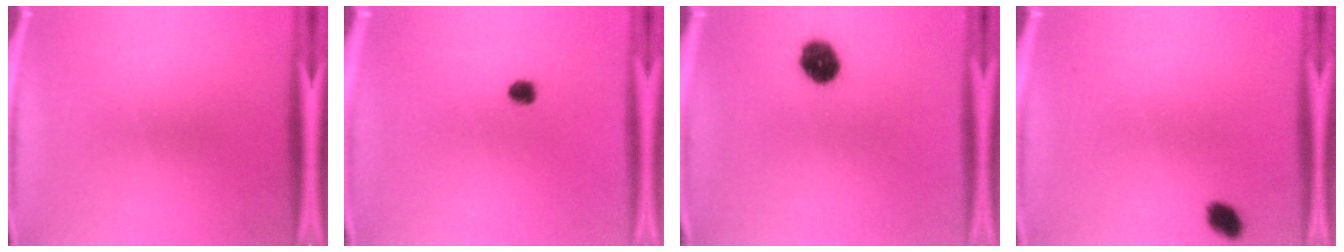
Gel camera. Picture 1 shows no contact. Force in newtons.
{"total": 2.0}
{"total": 7.0}
{"total": 2.8}